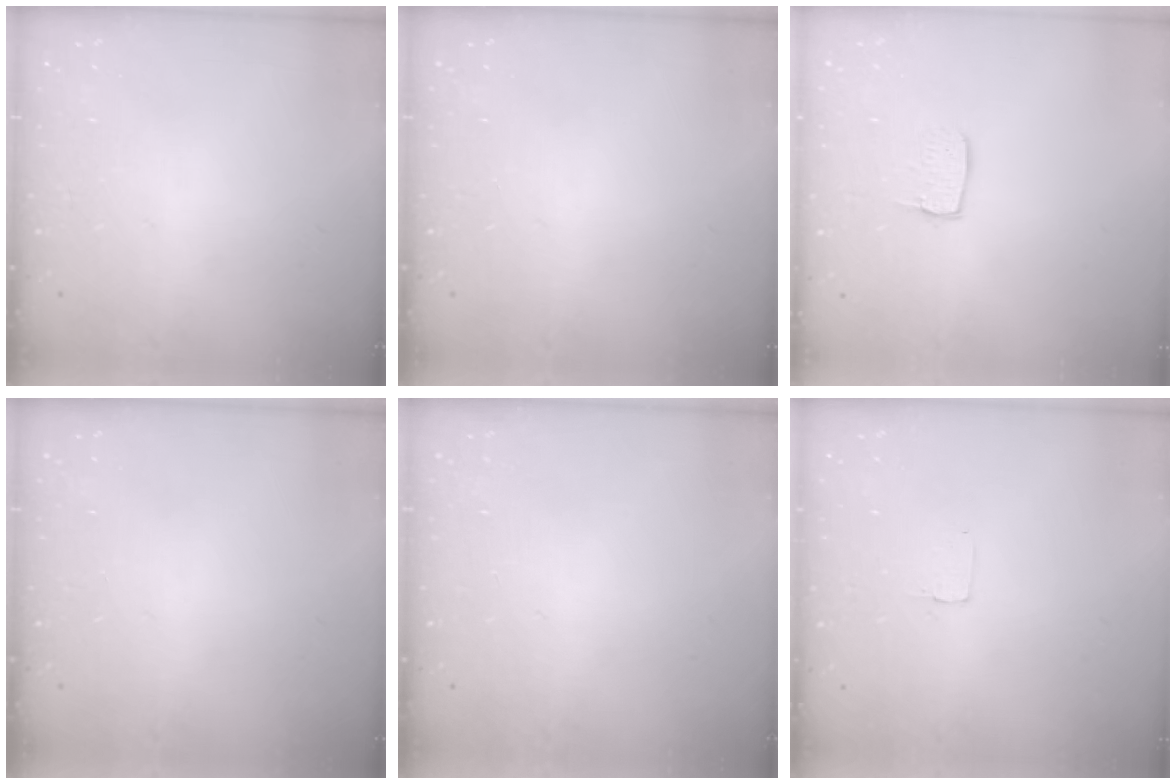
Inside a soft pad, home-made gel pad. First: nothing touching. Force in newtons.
{"total": 0.0}
{"total": 6.2, "press": 6.2, "slide": 0.4}
{"total": 0.0}
{"total": 0.0}
{"total": 1.7, "press": 1.7, "slide": 0.1}